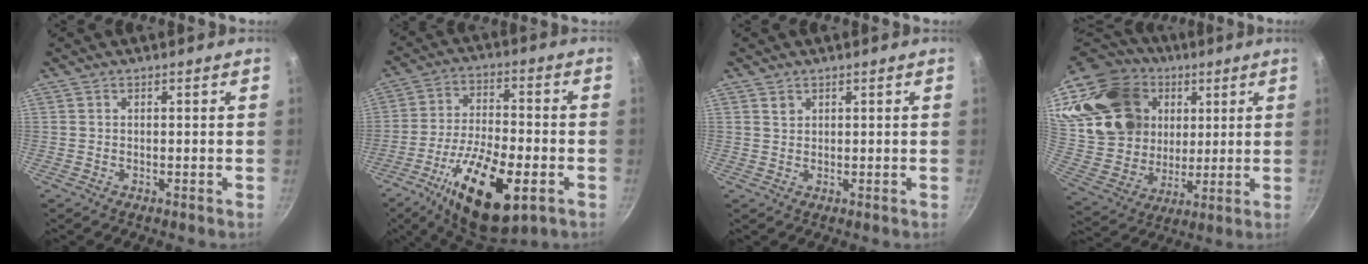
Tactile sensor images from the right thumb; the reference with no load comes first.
{"total": 19.6, "force": [-8.2, 7.8, 16.0], "torque": [-0.263, 0.019, -0.137]}
{"total": 1.3, "force": [0.8, 0.9, 0.5], "torque": [-0.005, -0.002, 0.015]}
{"total": 27.4, "force": [10.6, 20.8, 14.2], "torque": [-0.256, -0.003, 0.212]}